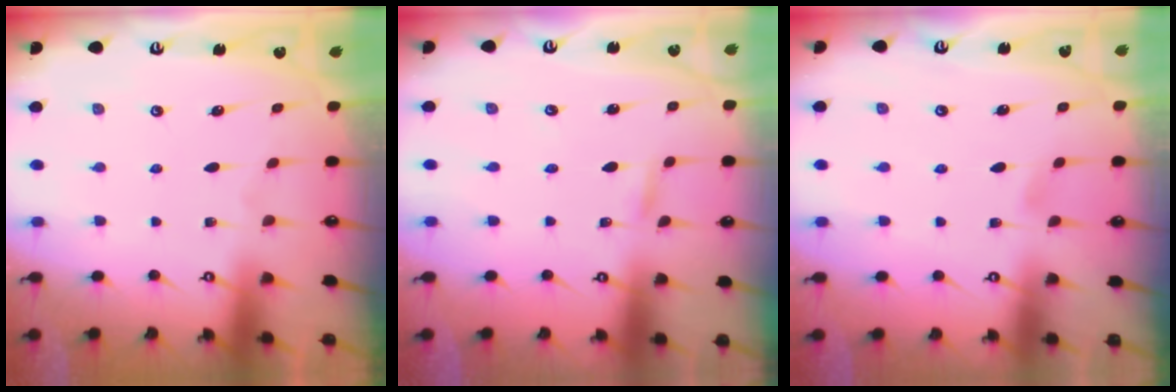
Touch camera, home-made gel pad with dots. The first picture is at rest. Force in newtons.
{"total": 1.4, "press": 1.4, "slide": 0.0}
{"total": 4.0, "press": 4.0, "slide": 0.5}